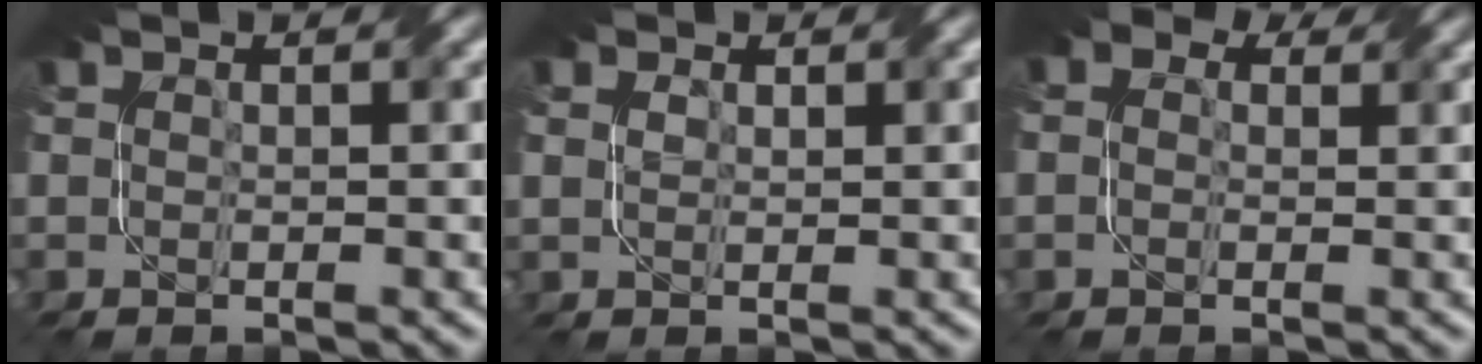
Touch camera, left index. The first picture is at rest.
{"total": 1.1, "force": [0.7, 0.7, 0.4], "torque": [-0.008, -0.003, 0.015]}
{"total": 4.7, "force": [2.3, 3.3, 2.5], "torque": [-0.037, 0.013, -0.001]}